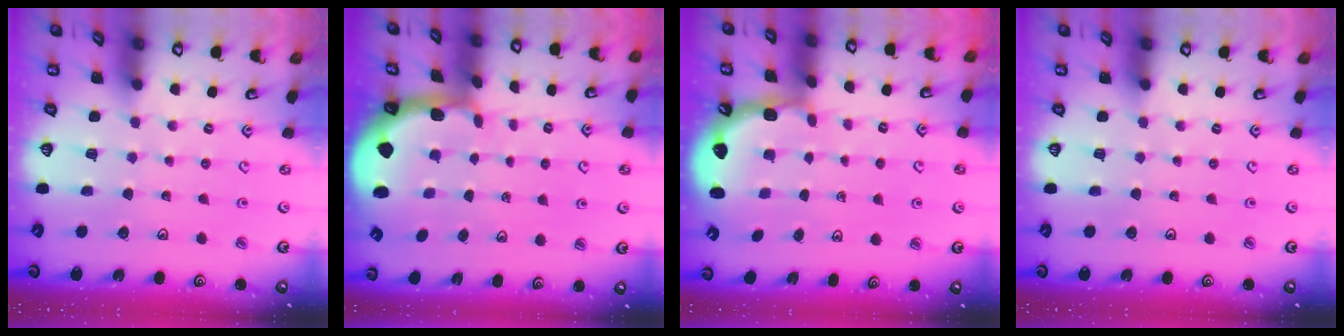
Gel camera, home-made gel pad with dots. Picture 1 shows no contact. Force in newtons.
{"total": 1.7, "press": 1.6, "slide": 0.4}
{"total": 2.6, "press": 2.2, "slide": 1.4}
{"total": 0.0}